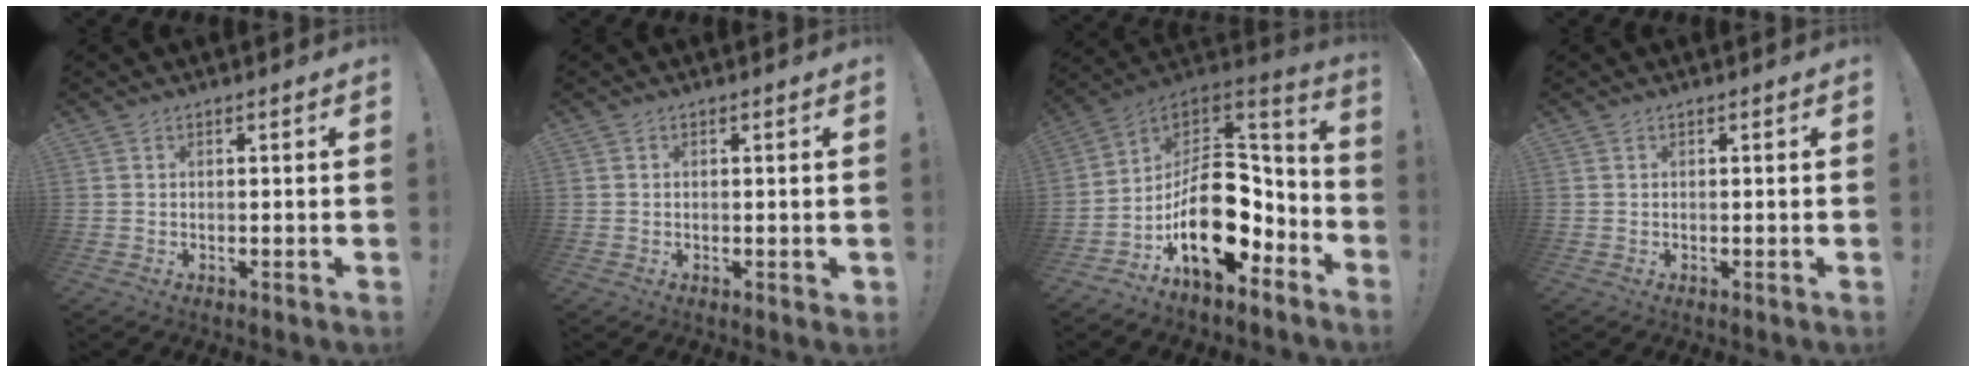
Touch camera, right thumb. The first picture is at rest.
{"total": 0.7, "force": [0.3, 0.5, 0.5], "torque": [-0.001, -0.001, 0.004]}
{"total": 23.1, "force": [-4.8, 14.3, 17.5], "torque": [-0.277, 0.021, -0.066]}
{"total": 0.0}